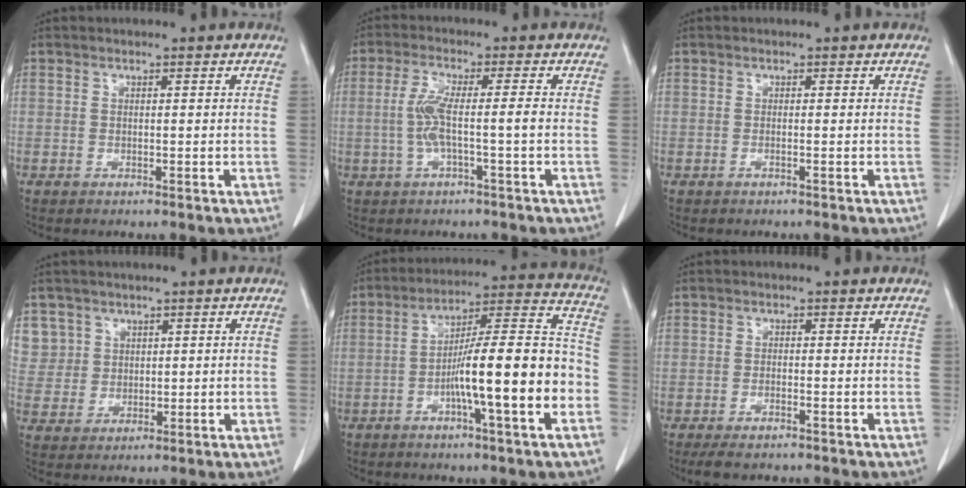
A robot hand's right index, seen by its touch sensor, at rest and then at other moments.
{"total": 5.2, "force": [-0.9, 0.0, 5.1], "torque": [-0.111, 0.008, -0.016]}
{"total": 0.0}
{"total": 5.6, "force": [2.9, 4.8, -0.3], "torque": [0.016, 0.006, 0.062]}
{"total": 16.6, "force": [-4.8, 0.9, 15.9], "torque": [-0.246, 0.017, -0.076]}
{"total": 3.5, "force": [-2.8, 0.9, 2.0], "torque": [-0.033, -0.007, -0.042]}